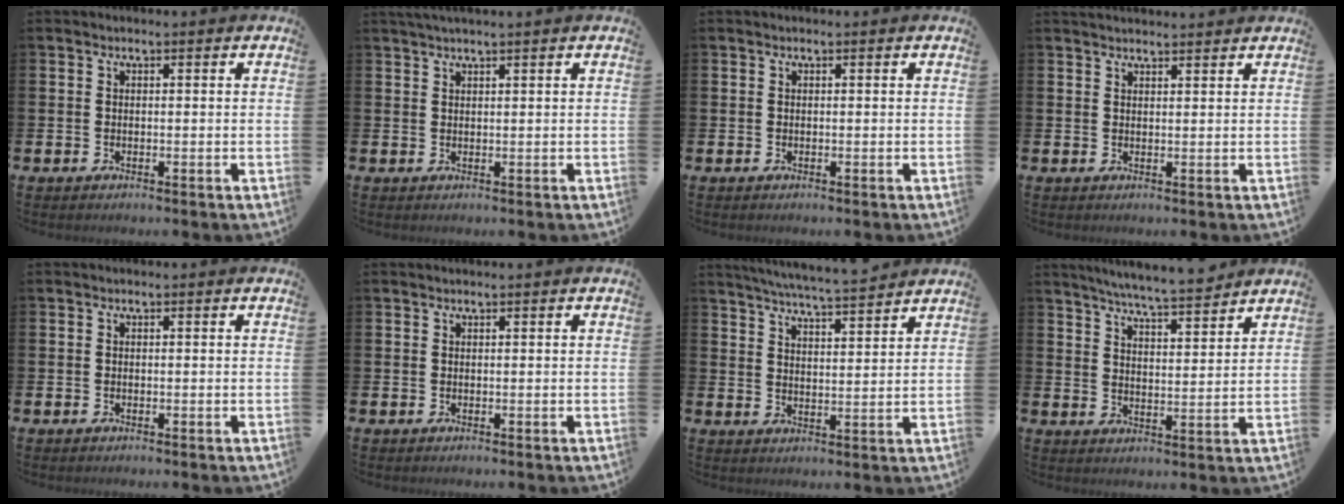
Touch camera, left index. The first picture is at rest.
{"total": 1.3, "force": [1.2, -0.3, 0.5], "torque": [-0.013, 0.002, 0.022]}
{"total": 0.0}
{"total": 2.0, "force": [2.0, 0.2, 0.1], "torque": [0.006, -0.011, 0.034]}
{"total": 0.0}
{"total": 0.0}
{"total": 5.8, "force": [5.6, -0.5, 1.1], "torque": [-0.033, -0.038, 0.097]}
{"total": 6.2, "force": [6.0, -0.2, 1.4], "torque": [-0.040, -0.040, 0.104]}